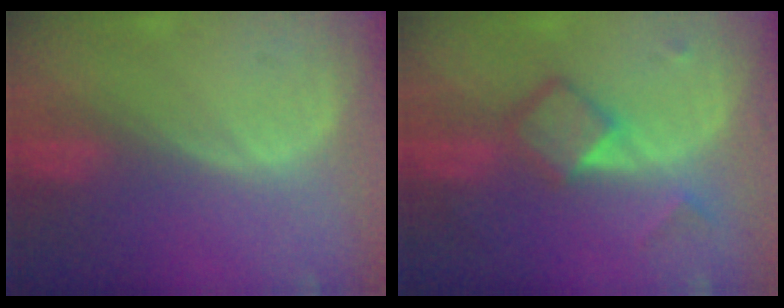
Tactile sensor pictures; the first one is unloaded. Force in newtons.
{"total": 5.3, "press": 5.3, "slide": 0.1}